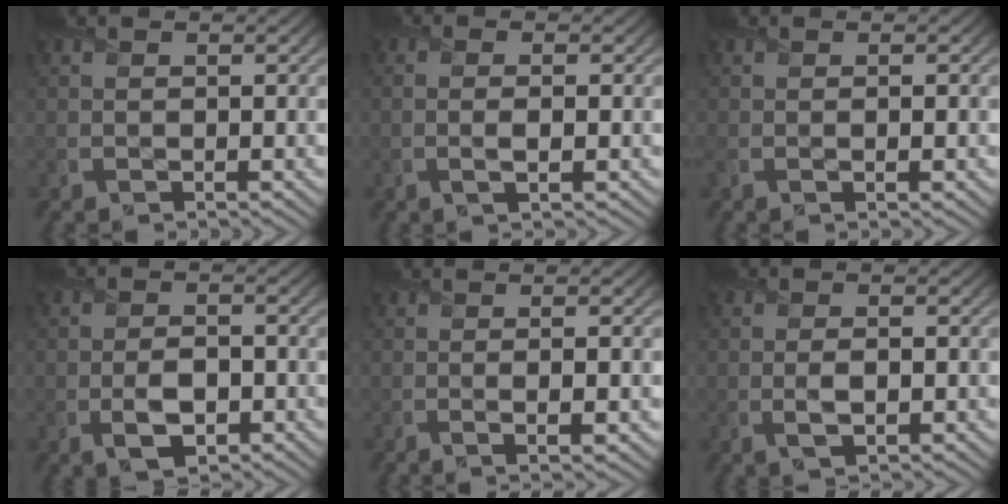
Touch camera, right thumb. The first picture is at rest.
{"total": 2.0, "force": [-0.4, 0.4, 1.9], "torque": [-0.039, 0.000, -0.010]}
{"total": 1.4, "force": [-0.2, 0.1, 1.4], "torque": [-0.028, 0.001, -0.006]}
{"total": 4.3, "force": [-1.5, 2.5, 3.2], "torque": [-0.066, -0.009, -0.026]}
{"total": 3.6, "force": [0.0, 0.7, 3.5], "torque": [-0.051, 0.007, -0.007]}
{"total": 2.3, "force": [-0.4, 1.0, 2.1], "torque": [-0.046, -0.007, -0.005]}